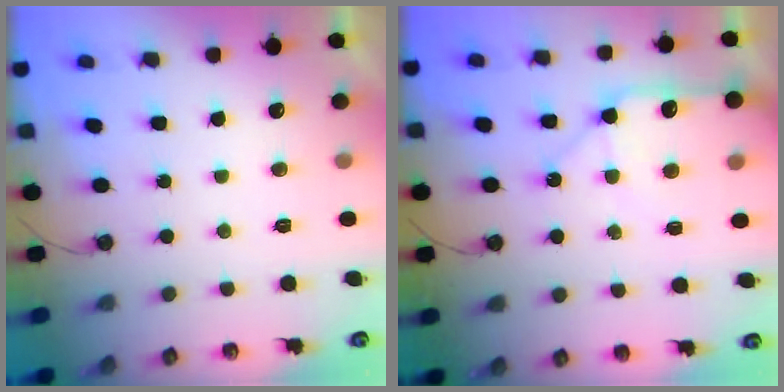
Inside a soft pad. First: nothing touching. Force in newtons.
{"total": 11.5, "press": 11.4, "slide": 1.6}